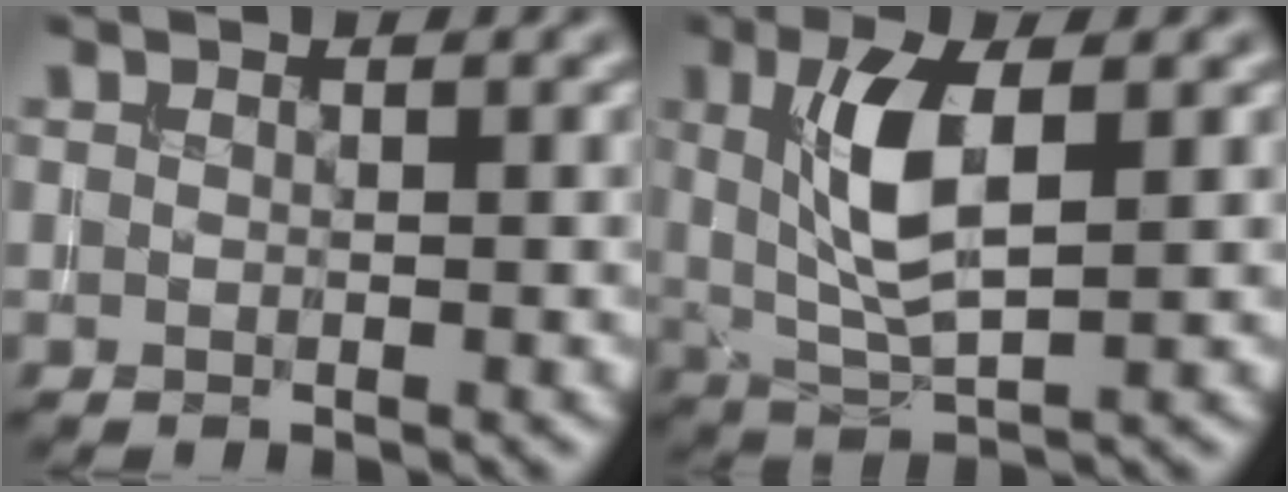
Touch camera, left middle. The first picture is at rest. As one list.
[{"total": 6.1, "force": [1.4, 2.3, 5.5], "torque": [-0.112, 0.002, 0.031]}]